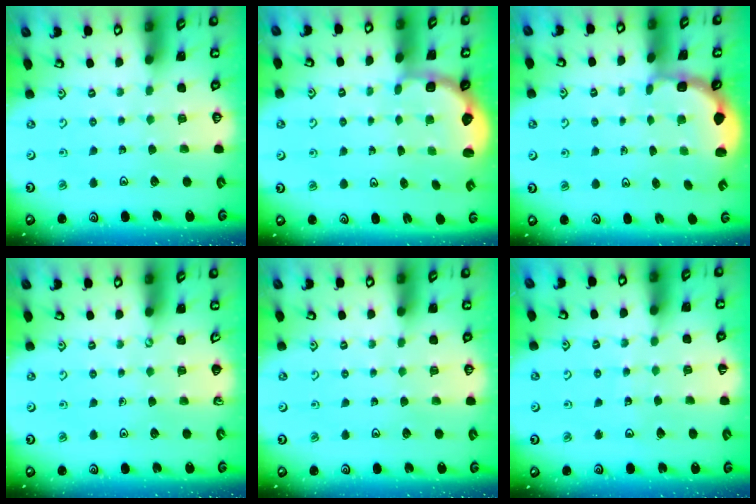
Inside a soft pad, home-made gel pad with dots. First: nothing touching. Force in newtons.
{"total": 2.9, "press": 2.0, "slide": 2.1}
{"total": 2.4, "press": 1.8, "slide": 1.6}
{"total": 0.0}
{"total": 0.0}
{"total": 2.9, "press": 2.9, "slide": 0.4}